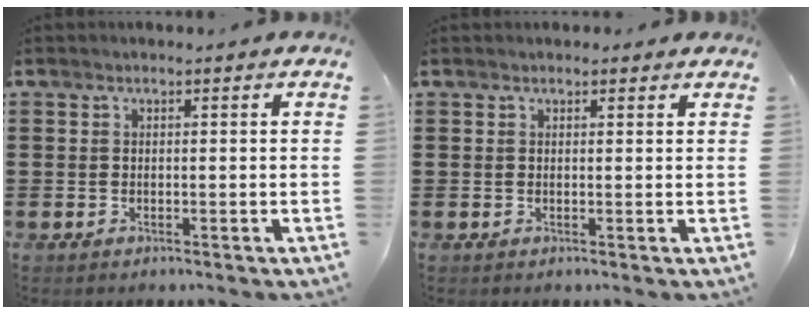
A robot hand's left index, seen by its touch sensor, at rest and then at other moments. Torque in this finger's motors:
{"motor_torque": [0.27, -0.67, 0.03, 0.02]}